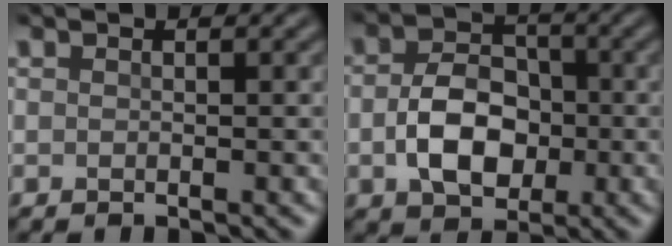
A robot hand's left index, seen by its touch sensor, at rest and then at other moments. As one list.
[{"total": 5.7, "force": [-0.8, 4.1, 3.9], "torque": [-0.075, -0.001, -0.016]}]